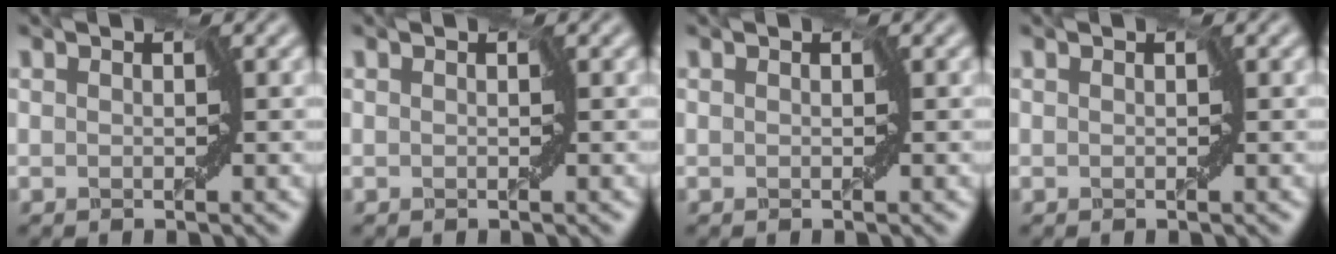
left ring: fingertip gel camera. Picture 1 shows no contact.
{"total": 0.0}
{"total": 0.0}
{"total": 0.0}